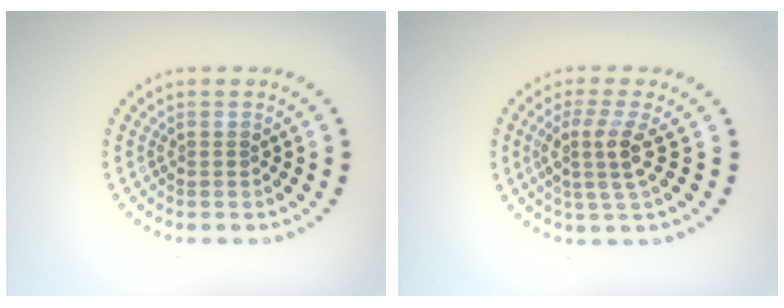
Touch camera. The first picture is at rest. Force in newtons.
{"total": 3.0, "press": 2.4, "slide": 1.9}